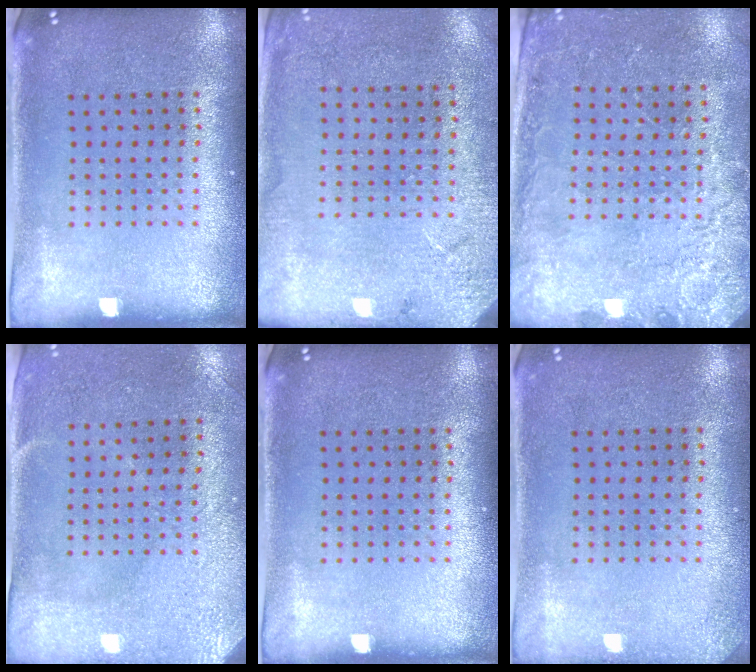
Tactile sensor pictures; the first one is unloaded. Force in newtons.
{"total": 2.6, "press": 2.5, "slide": 0.8}
{"total": 2.5, "press": 2.4, "slide": 0.9}
{"total": 2.9, "press": 2.4, "slide": 1.6}
{"total": 0.0}
{"total": 1.2, "press": 1.2, "slide": 0.1}